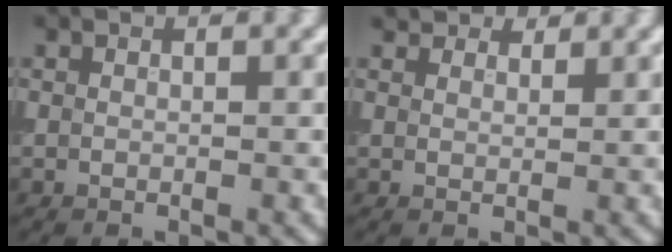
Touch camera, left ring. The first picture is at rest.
{"total": 3.2, "force": [2.7, 1.4, 1.0], "torque": [-0.025, -0.005, 0.045]}